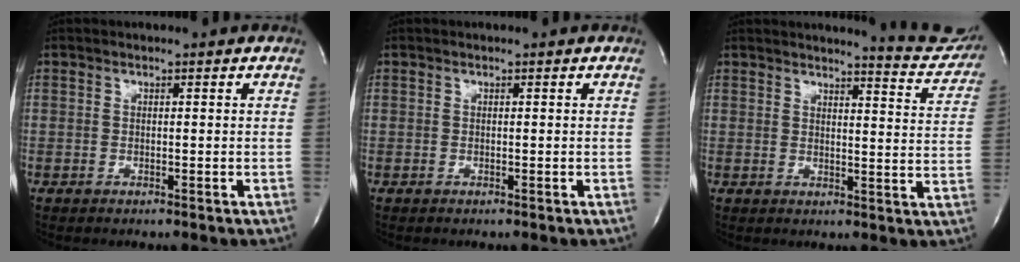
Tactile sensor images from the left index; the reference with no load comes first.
{"total": 0.0}
{"total": 9.9, "force": [9.8, 0.4, 1.5], "torque": [-0.011, -0.062, 0.094]}